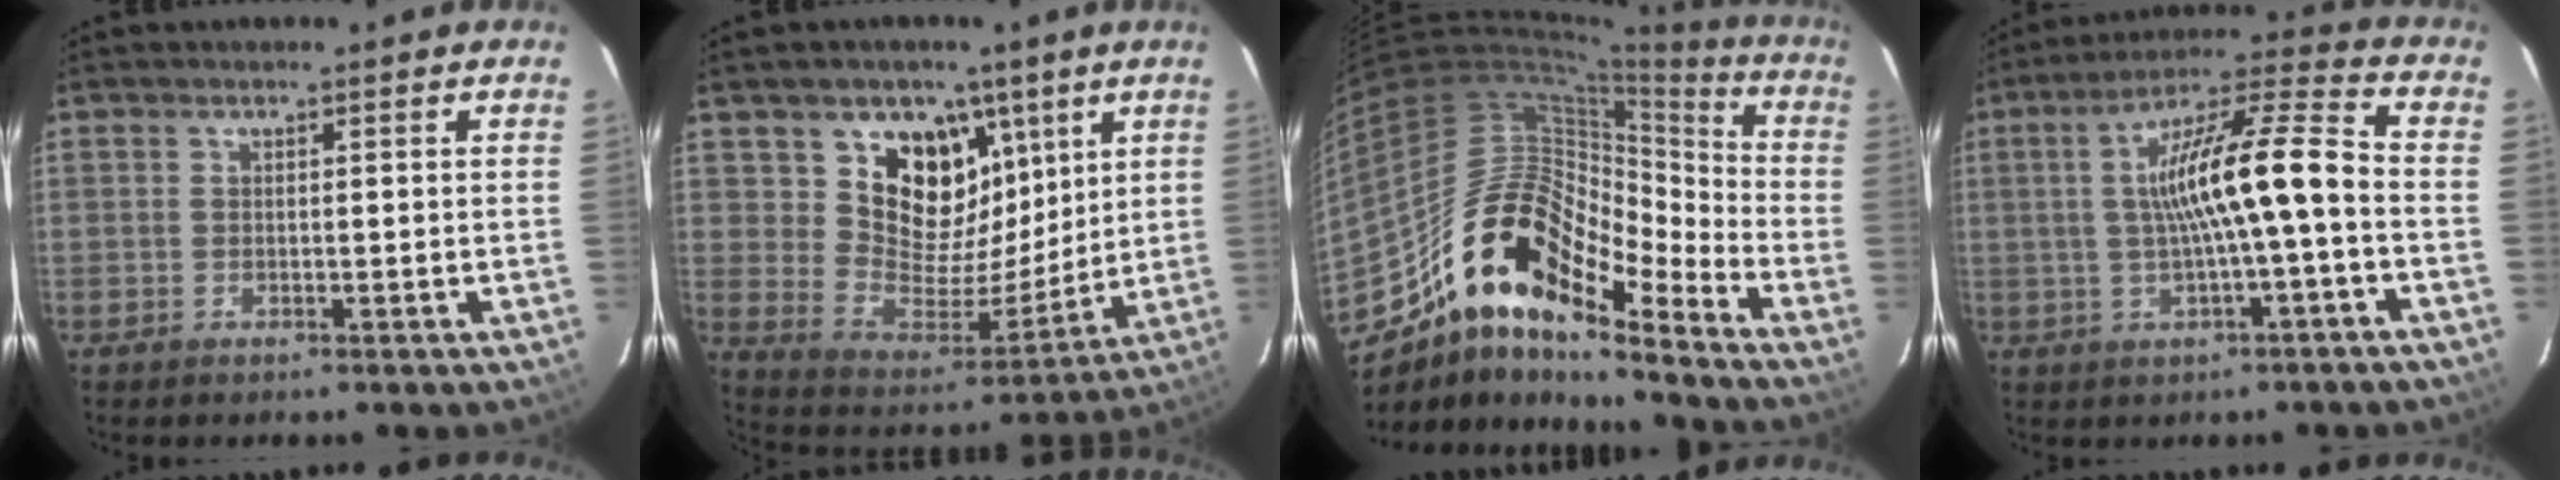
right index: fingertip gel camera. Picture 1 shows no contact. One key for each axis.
{"total": 15.4, "fx": 7.9, "fy": 11.4, "fz": 6.7, "tx": -0.128, "ty": -0.011, "tz": 0.147}
{"total": 19.8, "fx": -14.1, "fy": 6.9, "fz": 12.1, "tx": -0.191, "ty": 0.001, "tz": -0.269}
{"total": 13.8, "fx": -1.1, "fy": 1.4, "fz": 13.6, "tx": -0.236, "ty": 0.026, "tz": -0.015}